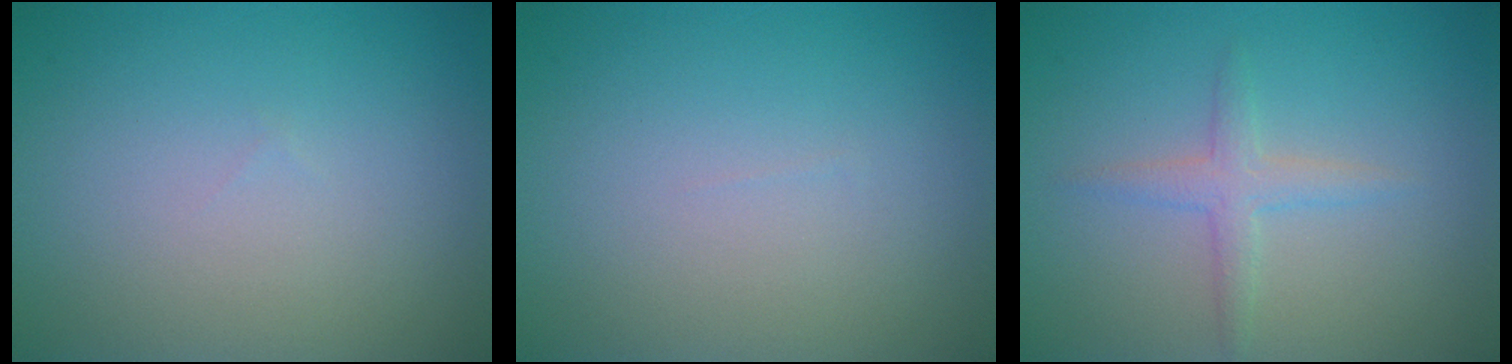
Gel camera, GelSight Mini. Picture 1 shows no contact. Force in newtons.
{"total": 0.0}
{"total": 1.7, "press": 1.7, "slide": 0.1}